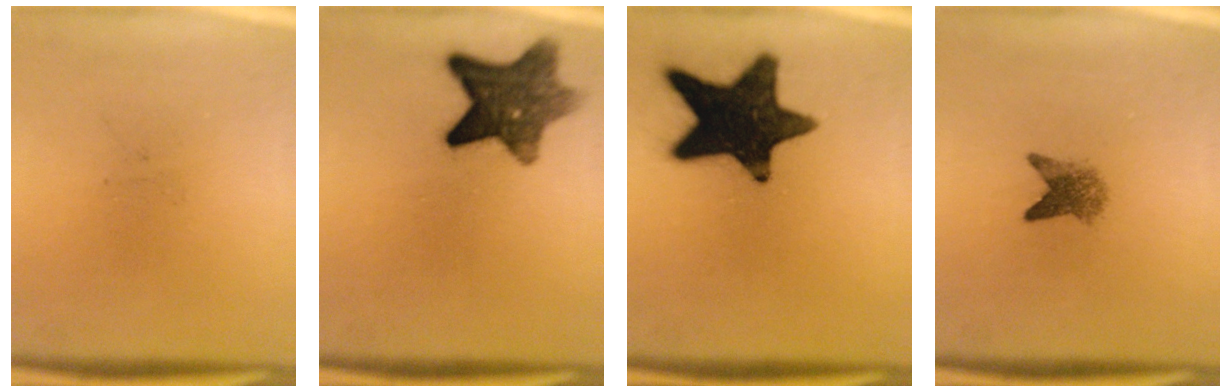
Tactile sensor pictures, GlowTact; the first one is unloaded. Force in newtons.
{"total": 9.7}
{"total": 17.7}
{"total": 3.2}